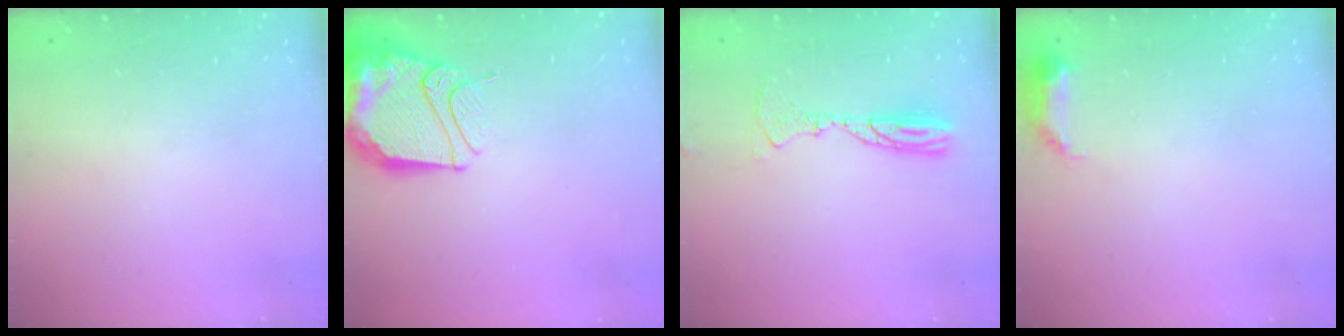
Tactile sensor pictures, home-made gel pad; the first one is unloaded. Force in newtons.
{"total": 22.2, "press": 17.0, "slide": 14.3}
{"total": 9.1, "press": 8.9, "slide": 1.7}
{"total": 11.5, "press": 6.8, "slide": 9.2}